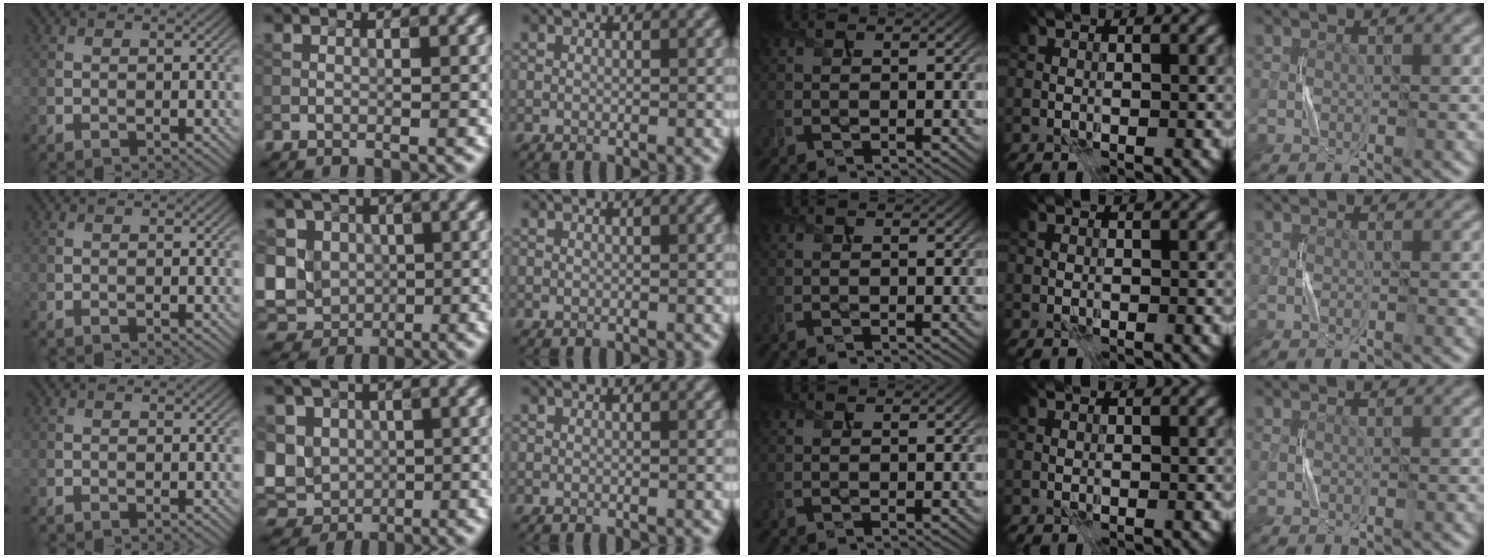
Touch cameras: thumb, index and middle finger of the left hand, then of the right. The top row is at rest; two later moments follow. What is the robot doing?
{"motion": "press", "object": "calculator"}